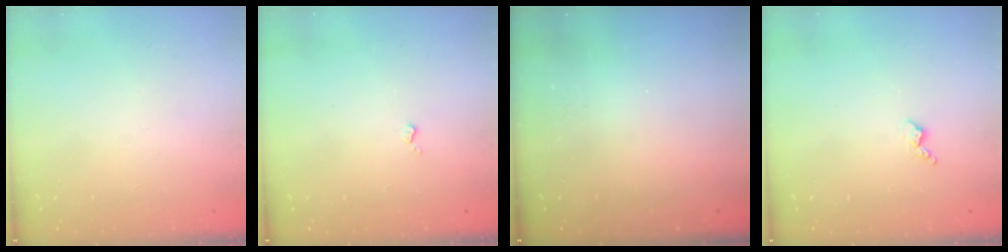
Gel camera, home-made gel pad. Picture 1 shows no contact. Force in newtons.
{"total": 3.3, "press": 3.2, "slide": 0.5}
{"total": 0.0}
{"total": 3.4, "press": 3.3, "slide": 0.7}